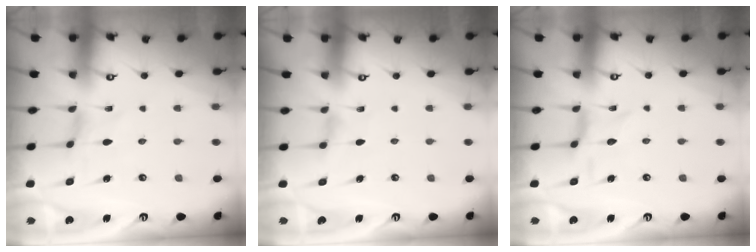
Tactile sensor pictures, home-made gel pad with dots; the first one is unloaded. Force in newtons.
{"total": 0.6, "press": 0.5, "slide": 0.2}
{"total": 1.2, "press": 1.2, "slide": 0.1}